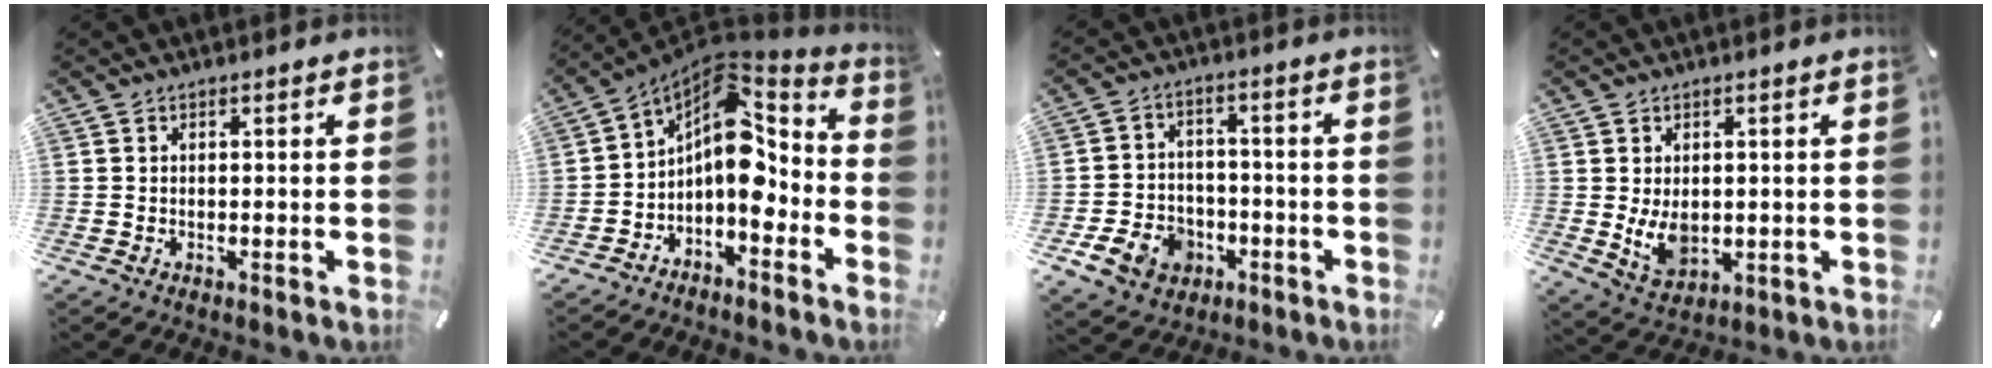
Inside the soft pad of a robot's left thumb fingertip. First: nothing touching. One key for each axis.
{"total": 11.6, "fx": 0.7, "fy": 7.5, "fz": 8.8, "tx": -0.139, "ty": -0.034, "tz": 0.004}
{"total": 9.4, "fx": -3.8, "fy": 7.5, "fz": 4.2, "tx": -0.090, "ty": 0.030, "tz": -0.068}
{"total": 6.5, "fx": 0.2, "fy": 4.8, "fz": 4.4, "tx": -0.089, "ty": -0.007, "tz": 0.003}